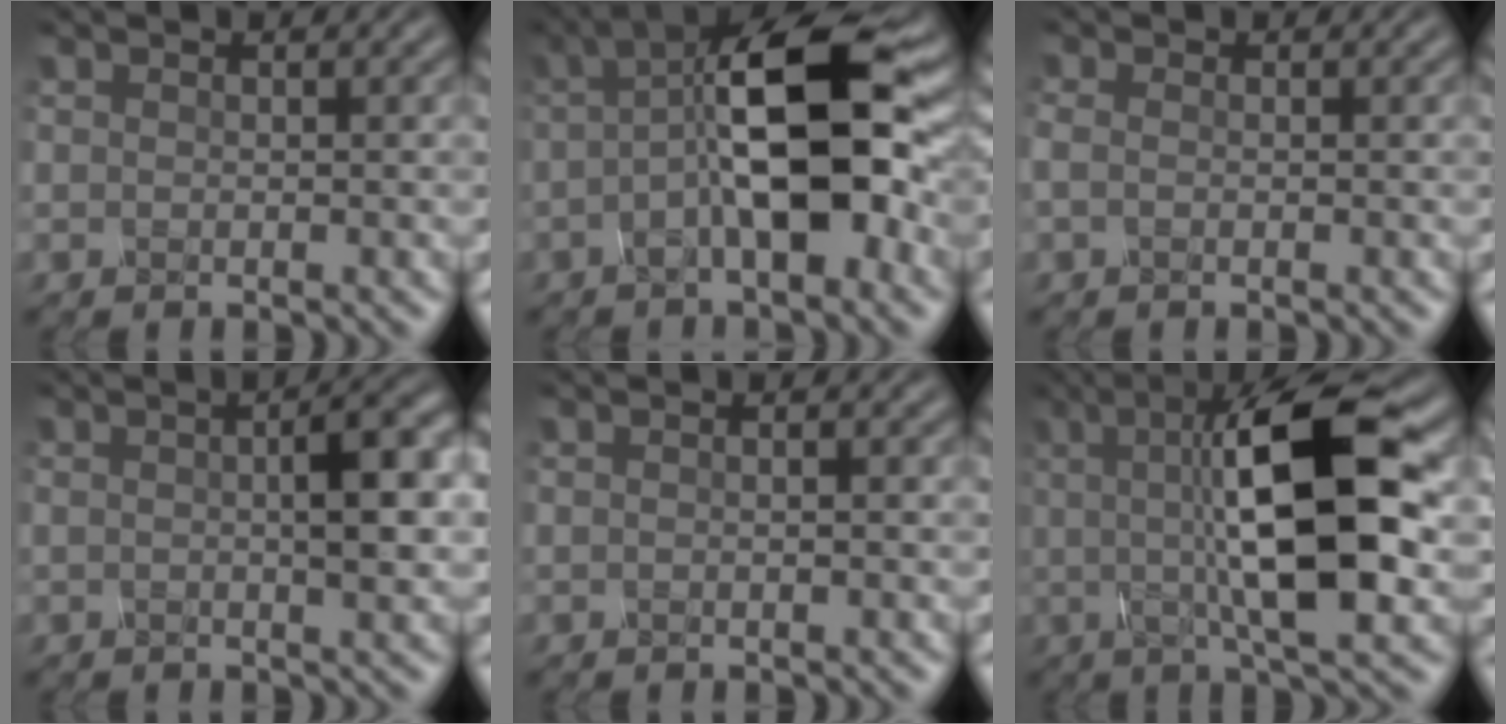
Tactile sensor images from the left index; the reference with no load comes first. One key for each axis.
{"total": 9.1, "fx": -0.3, "fy": 2.9, "fz": 8.6, "tx": -0.141, "ty": 0.018, "tz": -0.016}
{"total": 0.9, "fx": -0.2, "fy": 0.5, "fz": 0.7, "tx": -0.021, "ty": -0.002, "tz": -0.007}
{"total": 4.6, "fx": 0.5, "fy": 0.9, "fz": 4.5, "tx": -0.063, "ty": 0.012, "tz": 0.005}
{"total": 0.8, "fx": 0.1, "fy": 0.2, "fz": 0.8, "tx": -0.011, "ty": -0.005, "tz": -0.001}
{"total": 12.2, "fx": 1.5, "fy": 3.2, "fz": 11.7, "tx": -0.174, "ty": 0.012, "tz": 0.021}